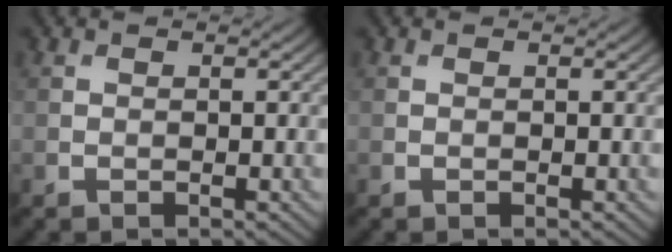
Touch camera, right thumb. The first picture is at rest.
{"total": 0.0}